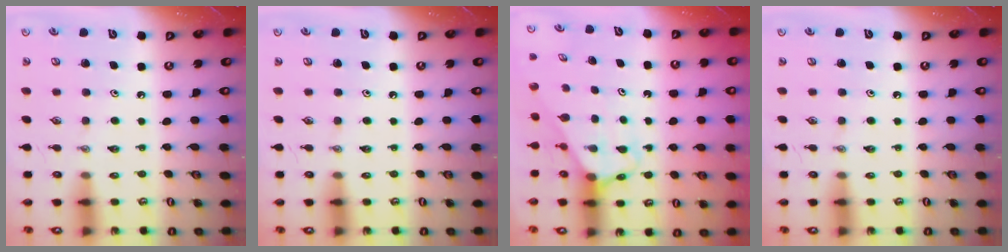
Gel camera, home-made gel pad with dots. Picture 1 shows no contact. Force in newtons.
{"total": 0.0}
{"total": 2.6, "press": 2.6, "slide": 0.1}
{"total": 0.0}